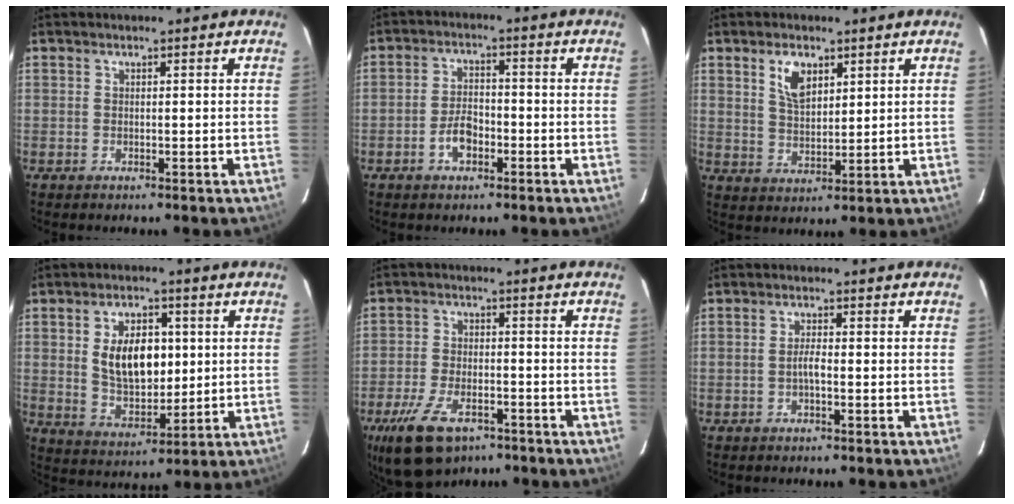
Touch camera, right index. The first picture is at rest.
{"total": 4.1, "force": [-2.2, 2.4, 2.5], "torque": [-0.053, 0.006, -0.037]}
{"total": 6.1, "force": [3.1, 3.2, 4.2], "torque": [-0.075, 0.005, 0.061]}
{"total": 11.4, "force": [1.8, 6.6, 9.1], "torque": [-0.163, 0.005, 0.044]}
{"total": 11.5, "force": [-7.3, 5.6, 6.8], "torque": [-0.157, -0.019, -0.127]}
{"total": 1.9, "force": [-0.7, 0.3, 1.7], "torque": [-0.033, 0.004, -0.016]}